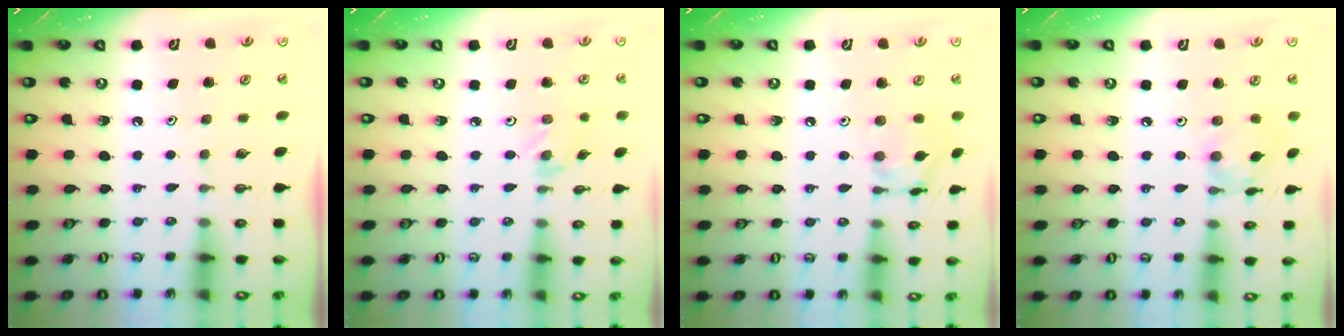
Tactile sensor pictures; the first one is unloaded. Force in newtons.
{"total": 0.9, "press": 0.9, "slide": 0.2}
{"total": 10.8, "press": 10.7, "slide": 0.7}
{"total": 5.4, "press": 5.4, "slide": 0.4}